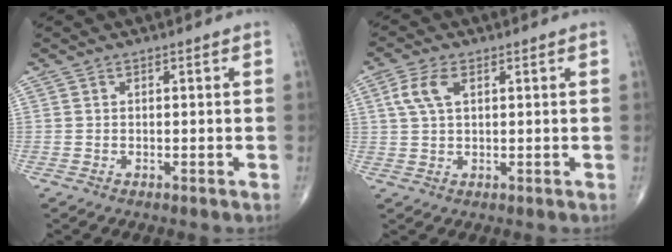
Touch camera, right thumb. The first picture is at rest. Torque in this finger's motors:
{"motor_torque": [0.10, 0.02, 0.27, 0.06, 0.04]}